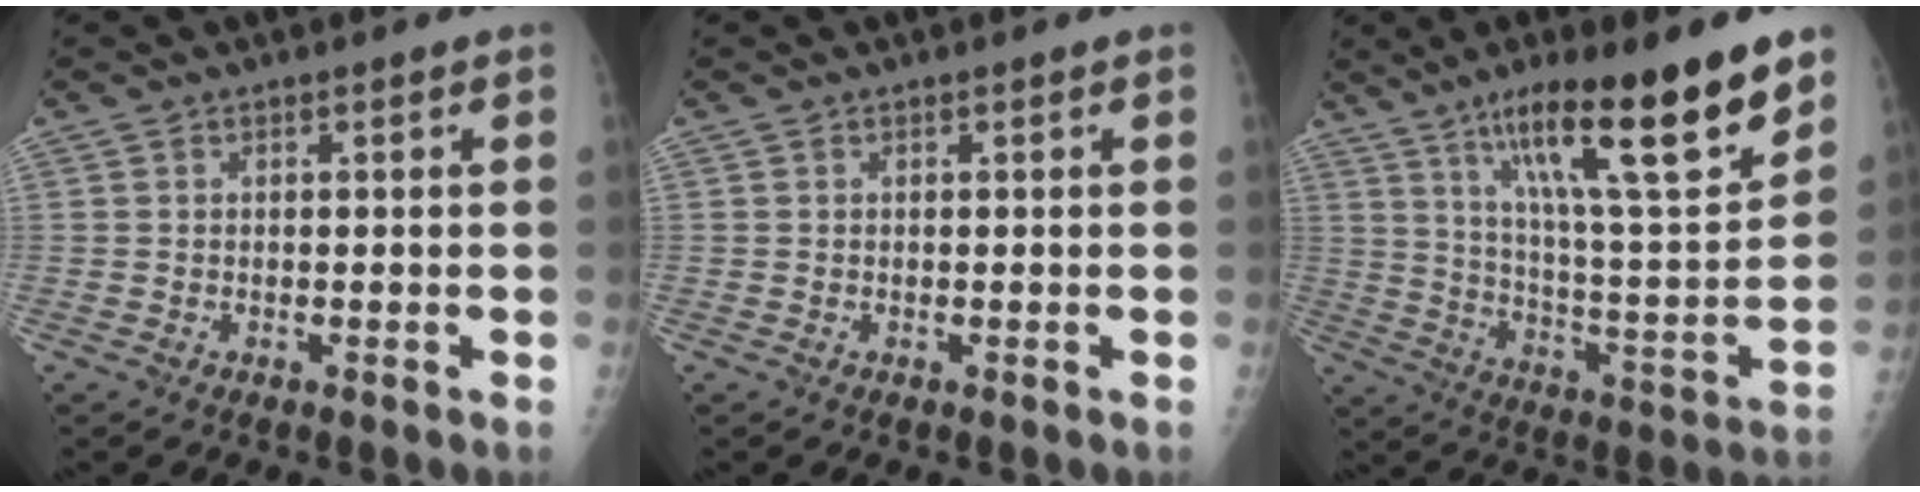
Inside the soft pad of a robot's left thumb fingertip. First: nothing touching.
{"total": 0.0}
{"total": 23.4, "force": [14.5, 3.8, 17.9], "torque": [-0.266, -0.059, 0.242]}